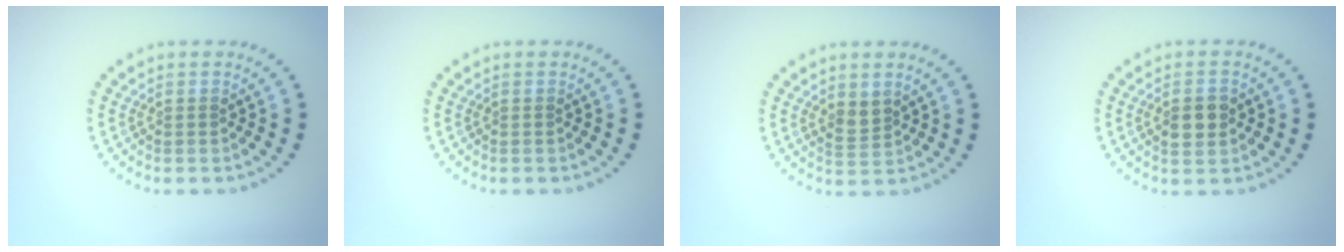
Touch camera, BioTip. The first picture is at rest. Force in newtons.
{"total": 0.0}
{"total": 1.7, "press": 1.5, "slide": 0.9}
{"total": 2.8, "press": 2.8, "slide": 0.0}